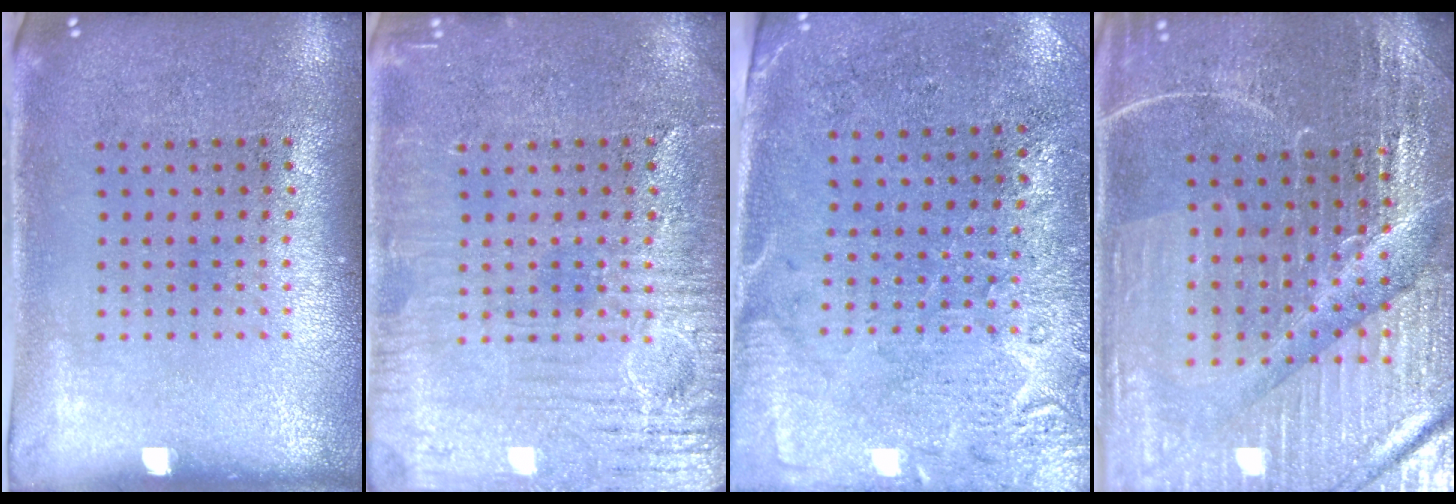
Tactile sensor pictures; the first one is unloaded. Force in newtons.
{"total": 4.4, "press": 4.4, "slide": 0.4}
{"total": 2.8, "press": 2.4, "slide": 1.4}
{"total": 4.5, "press": 4.4, "slide": 1.3}